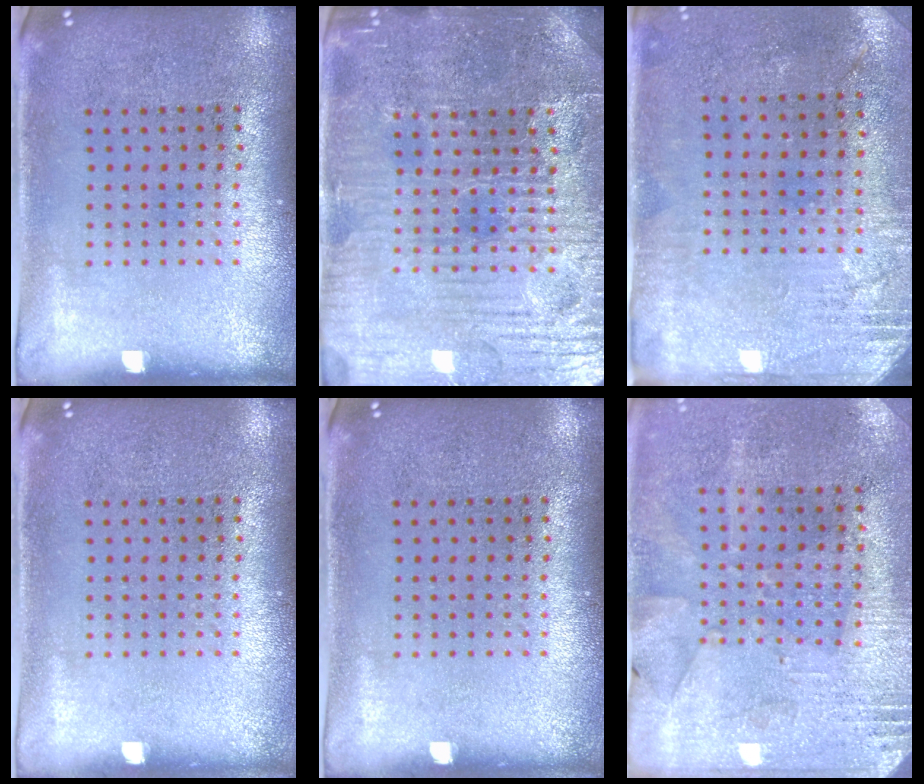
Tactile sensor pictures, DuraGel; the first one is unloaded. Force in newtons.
{"total": 4.8, "press": 4.7, "slide": 1.2}
{"total": 2.7, "press": 2.3, "slide": 1.4}
{"total": 0.0}
{"total": 0.0}
{"total": 2.7, "press": 2.2, "slide": 1.5}